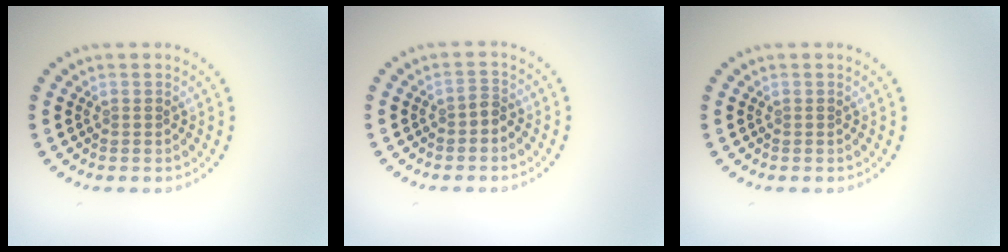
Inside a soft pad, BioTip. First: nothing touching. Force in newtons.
{"total": 1.0, "press": 0.8, "slide": 0.6}
{"total": 0.0}